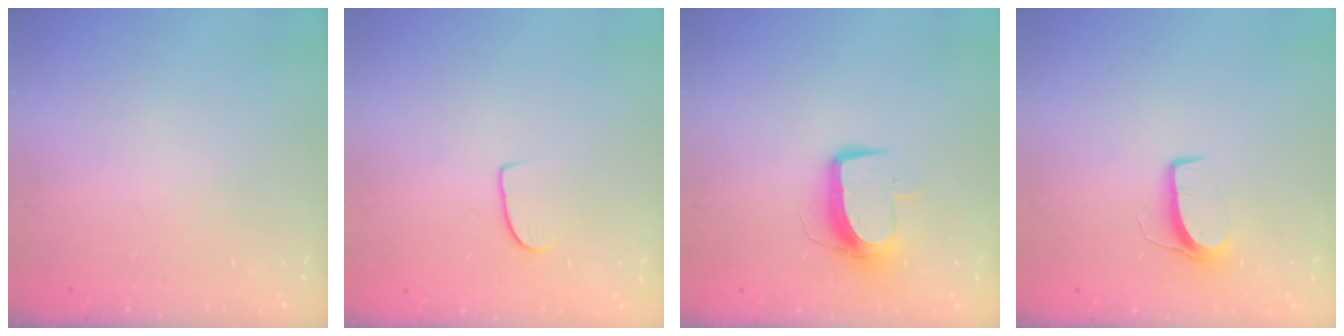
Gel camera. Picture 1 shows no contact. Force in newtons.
{"total": 6.5, "press": 6.5, "slide": 0.5}
{"total": 9.5, "press": 9.5, "slide": 0.9}
{"total": 7.0, "press": 7.0, "slide": 0.4}